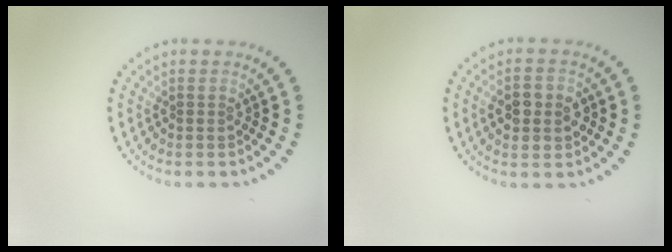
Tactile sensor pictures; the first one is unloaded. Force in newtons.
{"total": 3.6, "press": 3.6, "slide": 0.2}